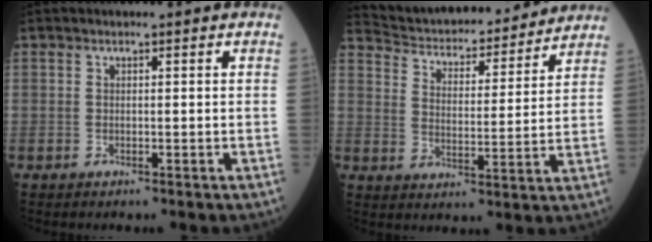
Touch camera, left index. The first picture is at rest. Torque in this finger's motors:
{"motor_torque": [-0.22, -0.82, 0.12, 0.03]}